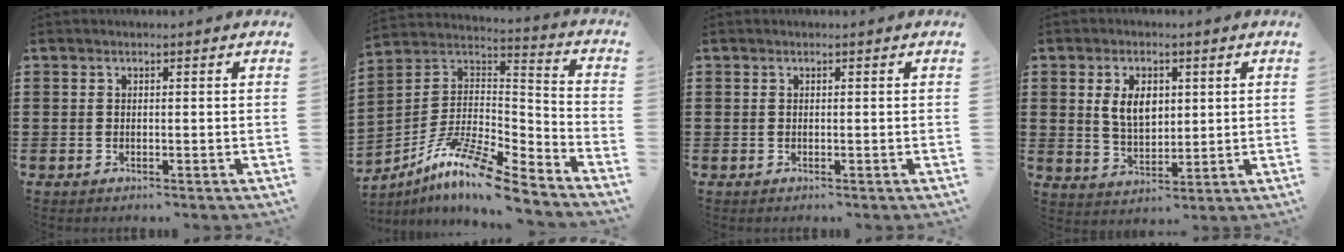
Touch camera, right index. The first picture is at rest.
{"total": 11.9, "force": [-9.4, 1.6, 7.1], "torque": [-0.140, 0.012, -0.187]}
{"total": 0.0}
{"total": 5.9, "force": [1.4, 3.7, 4.4], "torque": [-0.089, 0.011, 0.020]}